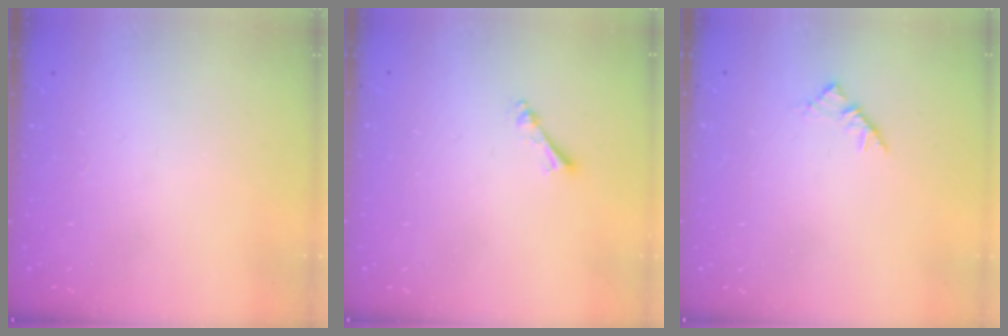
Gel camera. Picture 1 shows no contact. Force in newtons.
{"total": 2.5, "press": 2.5, "slide": 0.4}
{"total": 2.9, "press": 2.8, "slide": 0.7}